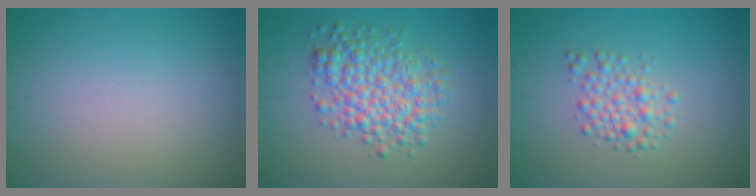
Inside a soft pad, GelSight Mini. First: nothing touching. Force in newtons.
{"total": 5.6, "press": 5.6, "slide": 0.1}
{"total": 2.5, "press": 2.5, "slide": 0.0}